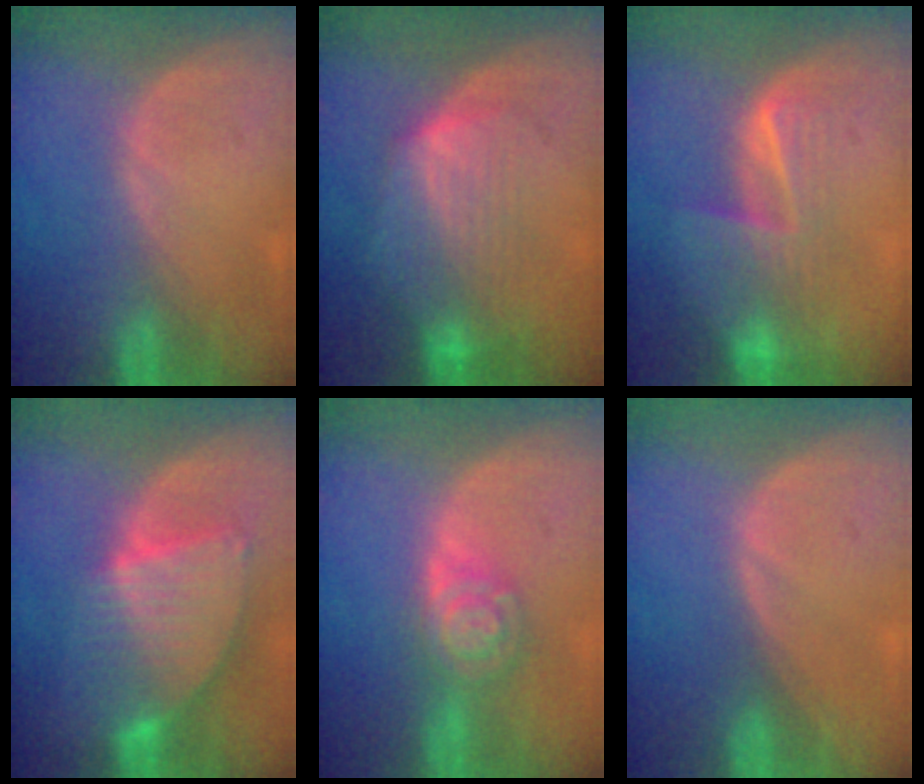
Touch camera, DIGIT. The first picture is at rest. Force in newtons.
{"total": 7.5, "press": 7.4, "slide": 1.2}
{"total": 6.5, "press": 6.2, "slide": 1.9}
{"total": 8.6, "press": 7.4, "slide": 4.3}
{"total": 5.5, "press": 5.5, "slide": 0.2}
{"total": 0.0}